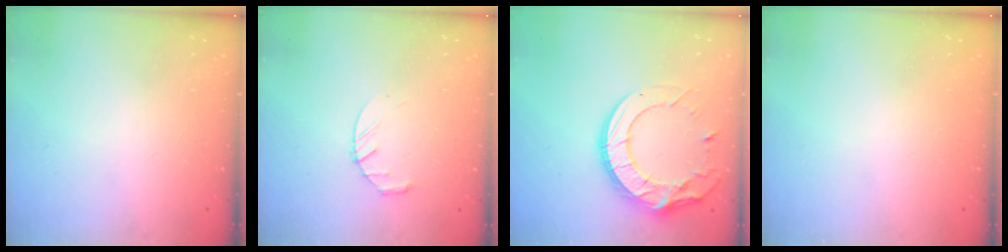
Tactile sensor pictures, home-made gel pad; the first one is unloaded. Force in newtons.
{"total": 4.4, "press": 4.4, "slide": 0.7}
{"total": 18.1, "press": 18.1, "slide": 1.3}
{"total": 0.0}